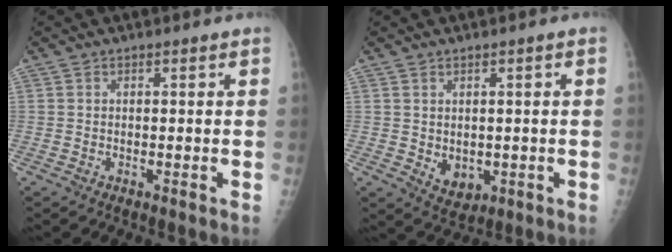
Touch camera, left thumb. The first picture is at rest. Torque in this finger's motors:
{"motor_torque": [-0.18, 0.22, 0.01, 0.00, 0.00]}